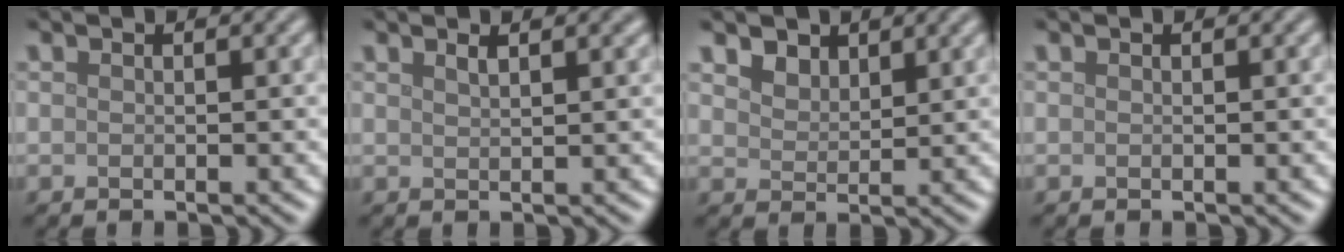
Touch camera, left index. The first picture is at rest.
{"total": 1.8, "force": [1.2, 0.6, 1.2], "torque": [-0.010, 0.007, 0.019]}
{"total": 2.6, "force": [2.1, 1.3, 0.7], "torque": [-0.026, -0.009, 0.044]}
{"total": 0.0}